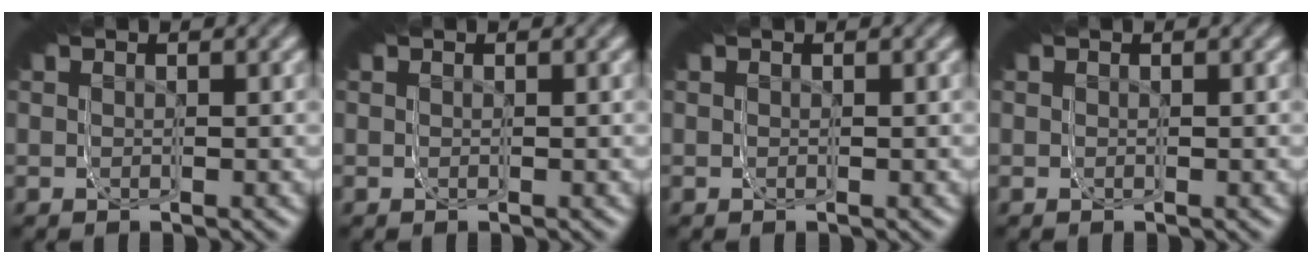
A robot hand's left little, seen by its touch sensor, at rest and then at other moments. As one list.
[{"total": 0.0}, {"total": 0.0}, {"total": 0.0}]